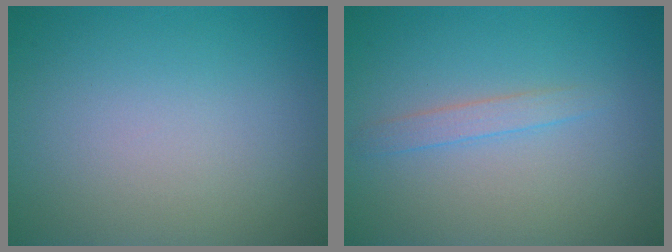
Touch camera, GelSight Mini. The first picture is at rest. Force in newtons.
{"total": 1.4, "press": 1.4, "slide": 0.1}